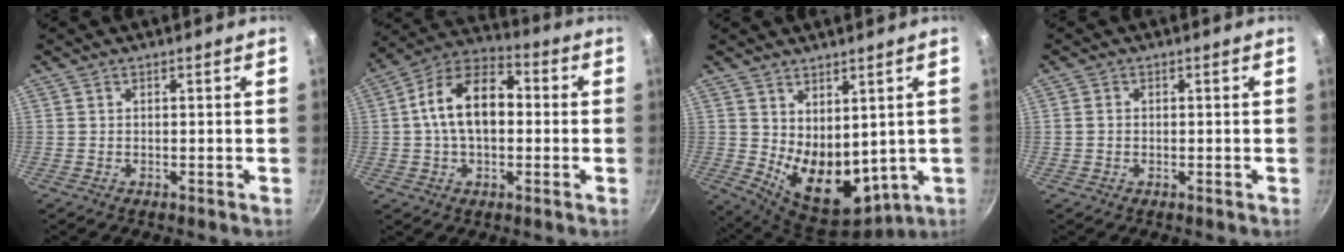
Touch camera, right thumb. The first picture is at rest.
{"total": 14.4, "force": [0.7, 9.1, 11.2], "torque": [-0.163, 0.035, -0.007]}
{"total": 13.0, "force": [2.3, 8.3, 9.7], "torque": [-0.125, -0.047, 0.067]}
{"total": 1.2, "force": [-0.1, 1.1, 0.6], "torque": [-0.010, 0.006, -0.003]}